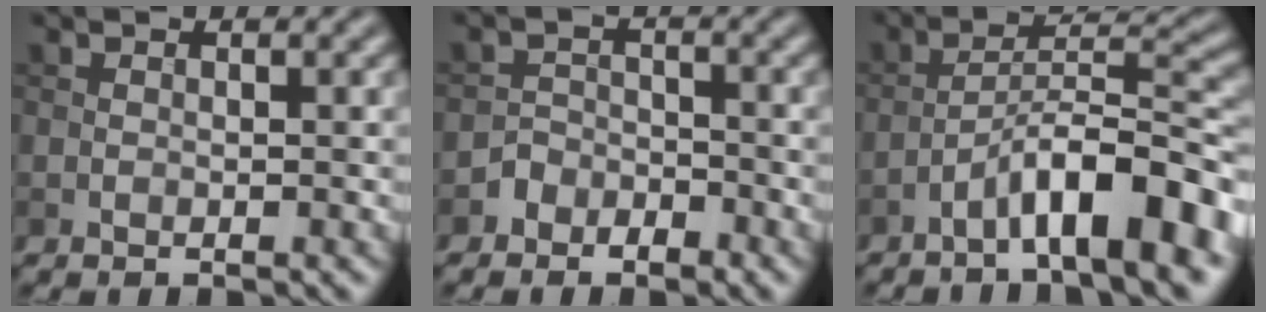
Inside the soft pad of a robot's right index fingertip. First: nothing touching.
{"total": 1.9, "force": [-1.3, 1.3, 0.3], "torque": [0.001, 0.009, -0.029]}
{"total": 8.6, "force": [-4.9, 1.5, 6.9], "torque": [-0.108, 0.021, -0.081]}